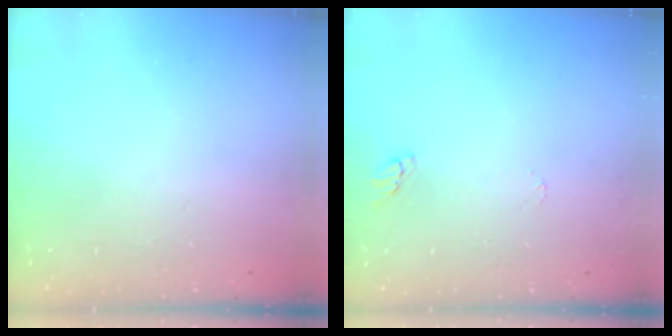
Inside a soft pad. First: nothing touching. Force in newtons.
{"total": 2.9, "press": 2.9, "slide": 0.2}